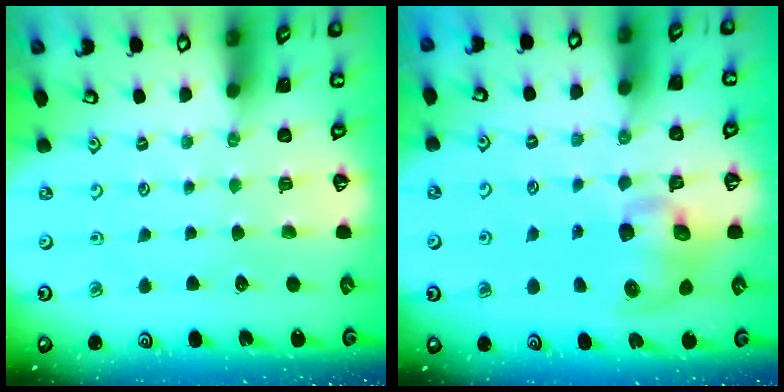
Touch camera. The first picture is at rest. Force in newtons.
{"total": 9.7, "press": 9.6, "slide": 1.3}